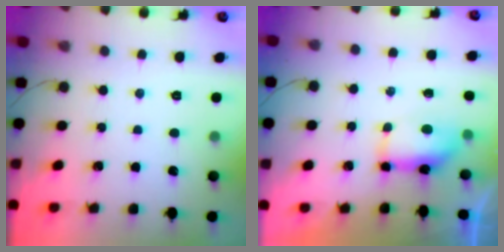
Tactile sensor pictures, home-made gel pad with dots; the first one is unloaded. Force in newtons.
{"total": 7.4, "press": 7.0, "slide": 2.3}